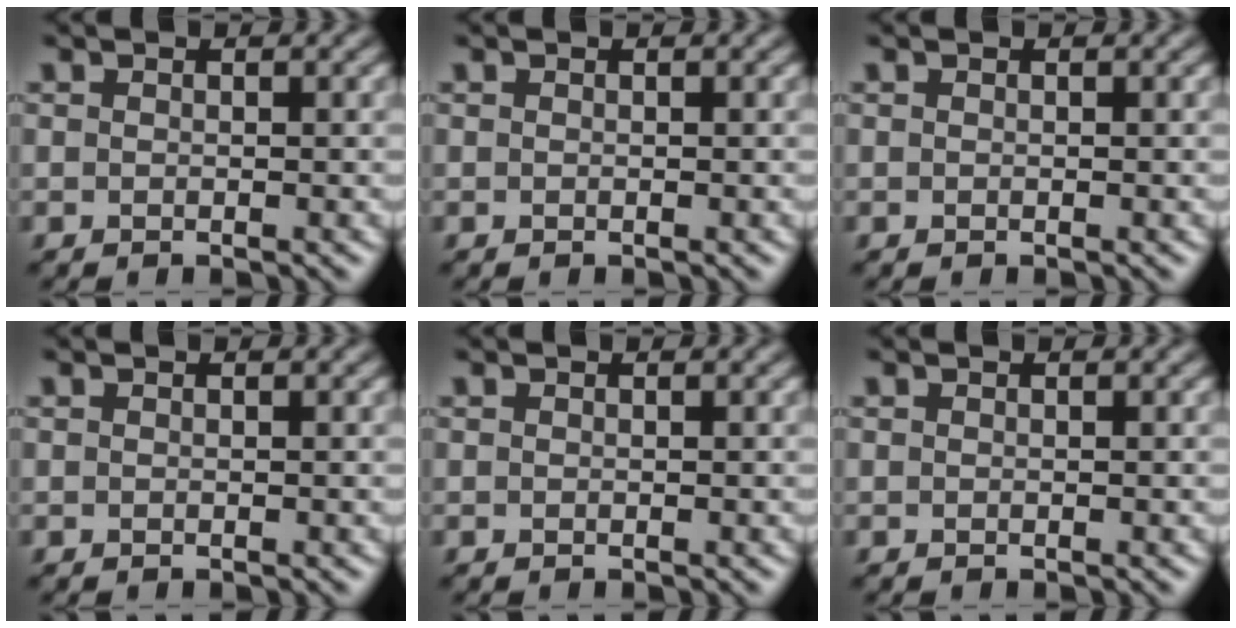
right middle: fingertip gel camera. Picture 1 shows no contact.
{"total": 0.0}
{"total": 0.0}
{"total": 0.0}
{"total": 0.0}
{"total": 0.0}